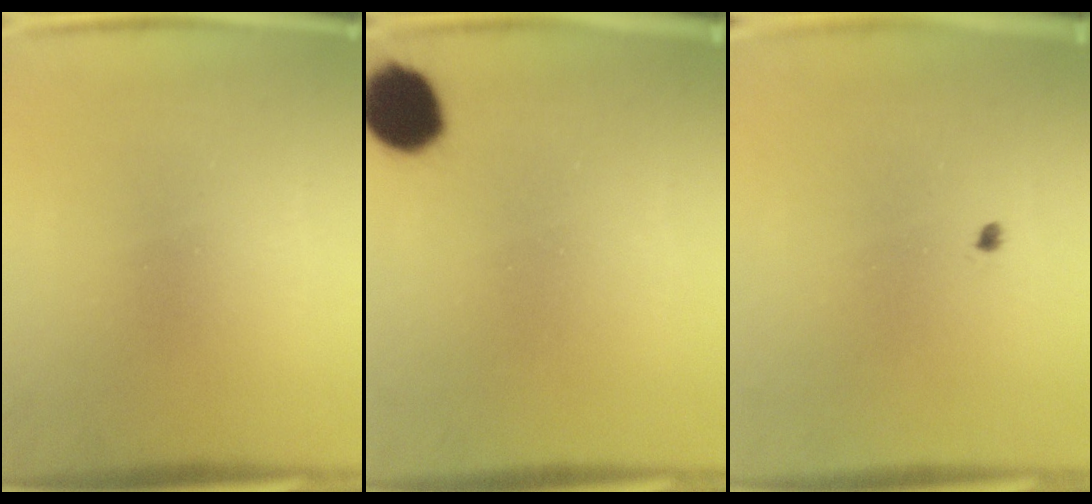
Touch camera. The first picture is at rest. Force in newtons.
{"total": 9.7}
{"total": 0.6}